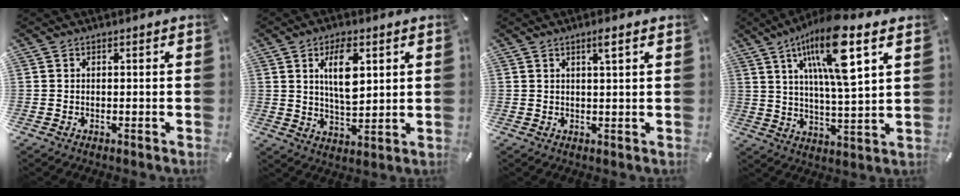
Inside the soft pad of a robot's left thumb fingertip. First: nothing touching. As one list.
[{"total": 9.5, "force": [3.5, 4.4, 7.7], "torque": [-0.141, -0.011, 0.052]}, {"total": 2.8, "force": [1.5, 0.1, 2.3], "torque": [-0.049, -0.001, 0.025]}, {"total": 17.8, "force": [8.9, 4.7, 14.7], "torque": [-0.270, -0.028, 0.137]}]